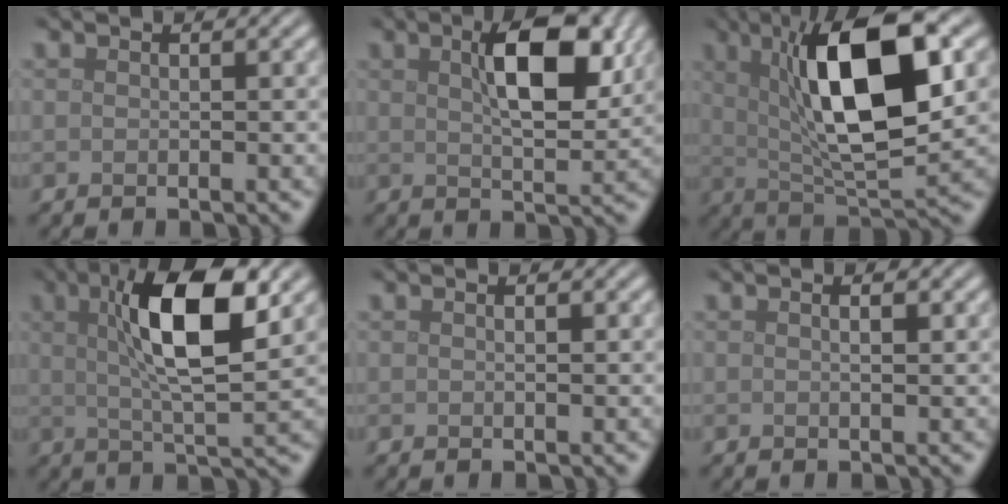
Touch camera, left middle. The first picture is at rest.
{"total": 7.2, "force": [2.5, 2.7, 6.2], "torque": [-0.102, 0.006, 0.041]}
{"total": 12.4, "force": [3.0, 4.1, 11.3], "torque": [-0.185, 0.010, 0.050]}
{"total": 9.4, "force": [2.7, 2.5, 8.6], "torque": [-0.143, 0.011, 0.043]}
{"total": 0.5, "force": [0.2, 0.0, 0.5], "torque": [-0.008, 0.003, 0.002]}
{"total": 1.2, "force": [0.4, 0.2, 1.1], "torque": [-0.014, -0.003, 0.004]}